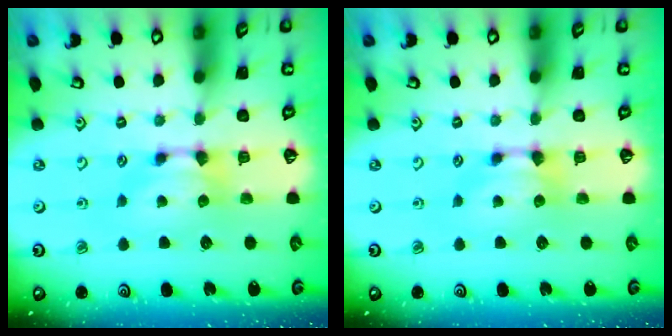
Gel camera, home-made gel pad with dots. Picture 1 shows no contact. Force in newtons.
{"total": 0.0}